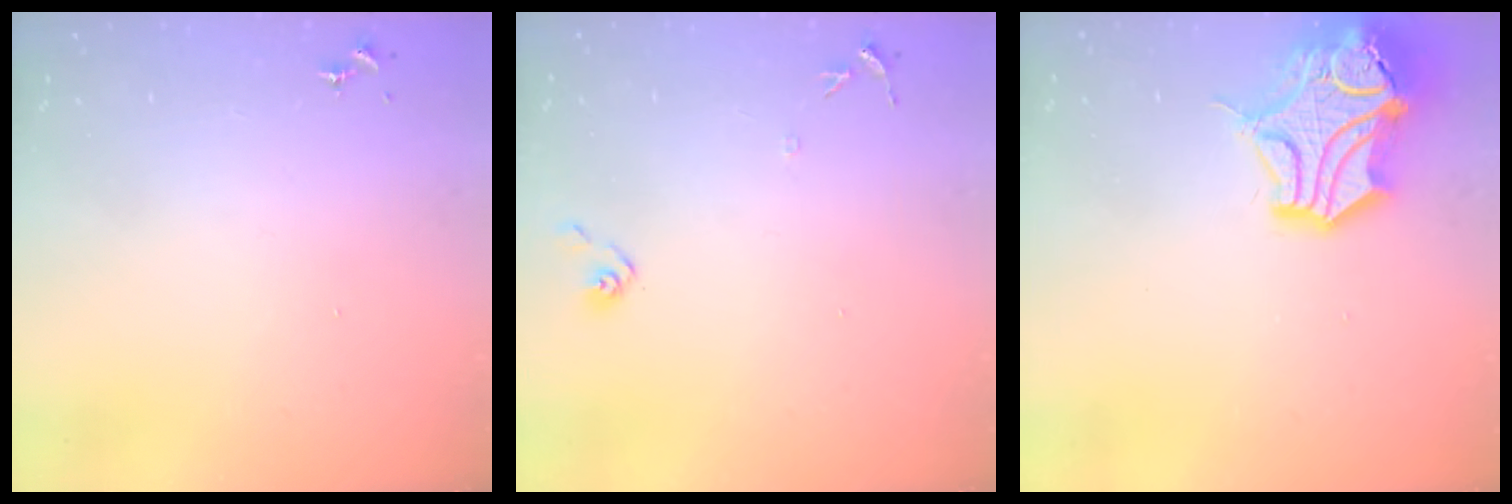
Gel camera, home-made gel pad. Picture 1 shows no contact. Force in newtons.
{"total": 6.6, "press": 6.6, "slide": 0.5}
{"total": 16.3, "press": 16.2, "slide": 2.2}